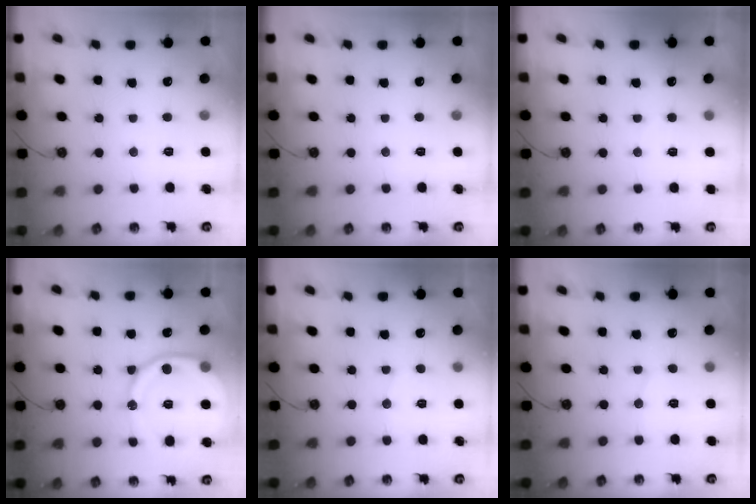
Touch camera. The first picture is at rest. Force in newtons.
{"total": 0.0}
{"total": 3.9, "press": 3.9, "slide": 0.4}
{"total": 16.4, "press": 16.3, "slide": 1.9}
{"total": 4.0, "press": 4.0, "slide": 0.4}
{"total": 2.5, "press": 2.5, "slide": 0.3}